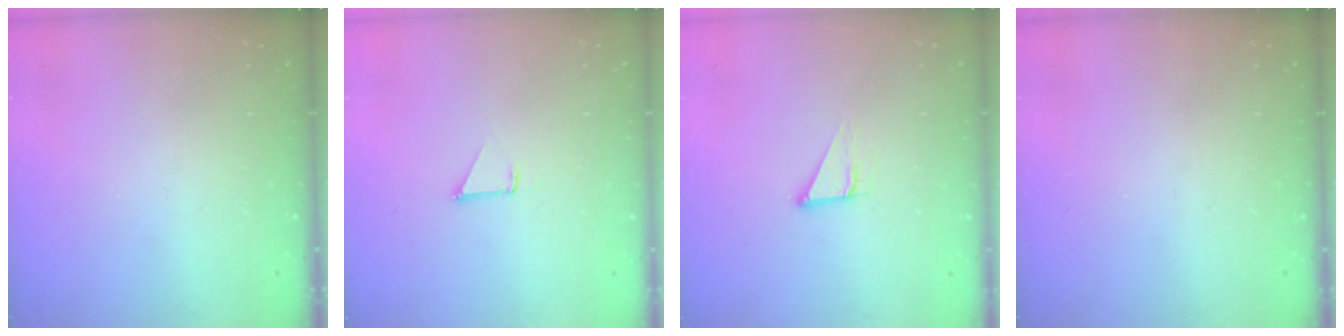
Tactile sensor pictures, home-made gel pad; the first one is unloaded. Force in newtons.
{"total": 1.5, "press": 1.5, "slide": 0.0}
{"total": 2.9, "press": 2.9, "slide": 0.2}
{"total": 0.0}